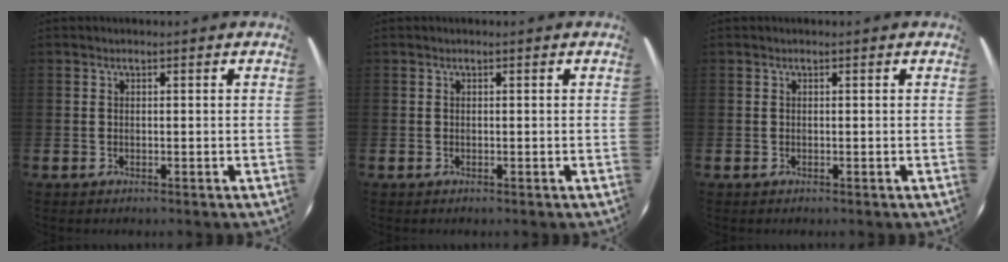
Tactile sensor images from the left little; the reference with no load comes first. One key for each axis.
{"total": 0.0}
{"total": 0.0}